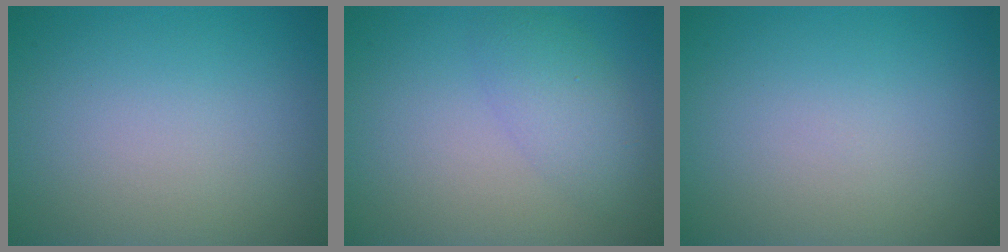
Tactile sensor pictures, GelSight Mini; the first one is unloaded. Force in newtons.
{"total": 3.0, "press": 3.0, "slide": 0.2}
{"total": 0.0}